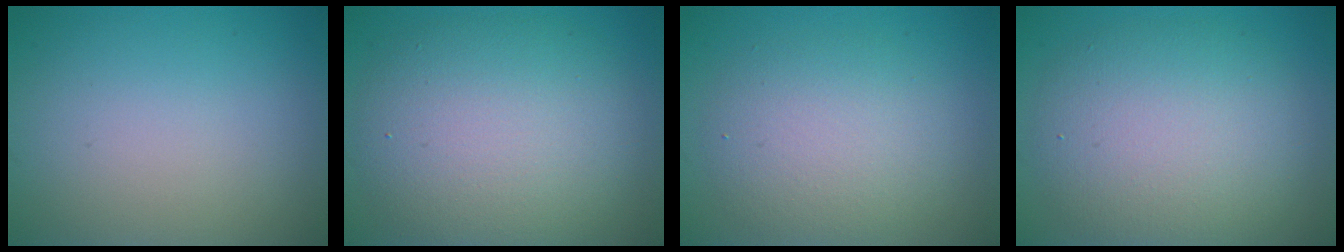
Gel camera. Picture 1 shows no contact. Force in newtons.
{"total": 8.8, "press": 8.8, "slide": 0.8}
{"total": 4.8, "press": 4.7, "slide": 0.3}
{"total": 7.5, "press": 7.5, "slide": 0.3}